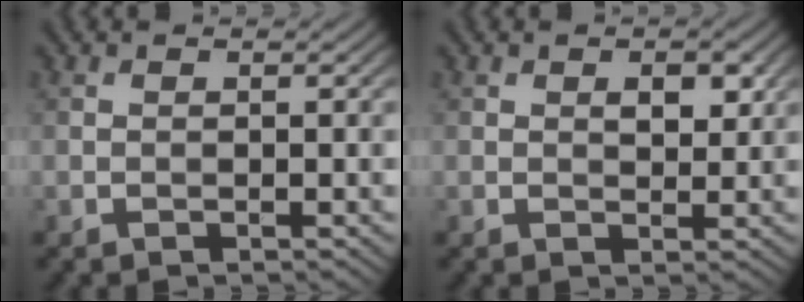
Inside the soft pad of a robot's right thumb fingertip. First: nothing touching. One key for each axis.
{"total": 2.7, "fx": 1.0, "fy": 1.5, "fz": 2.1, "tx": -0.027, "ty": -0.004, "tz": 0.017}